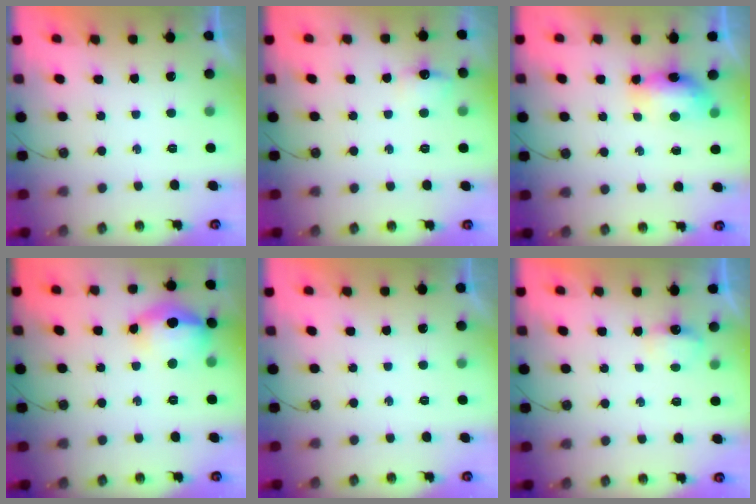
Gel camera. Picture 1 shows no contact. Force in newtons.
{"total": 7.2, "press": 7.1, "slide": 0.7}
{"total": 7.2, "press": 7.2, "slide": 0.7}
{"total": 20.4, "press": 16.5, "slide": 12.0}
{"total": 0.0}
{"total": 4.3, "press": 4.2, "slide": 0.7}